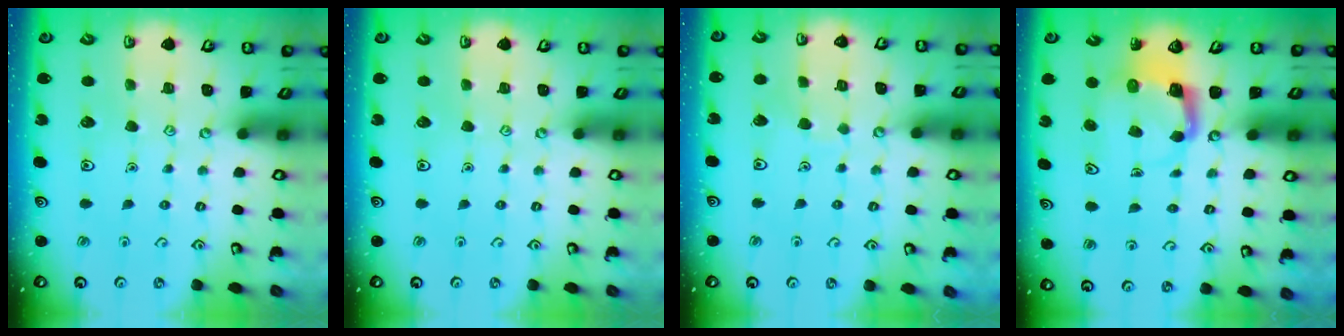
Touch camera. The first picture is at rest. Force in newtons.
{"total": 0.0}
{"total": 2.6, "press": 2.6, "slide": 0.1}
{"total": 4.0, "press": 3.9, "slide": 0.4}